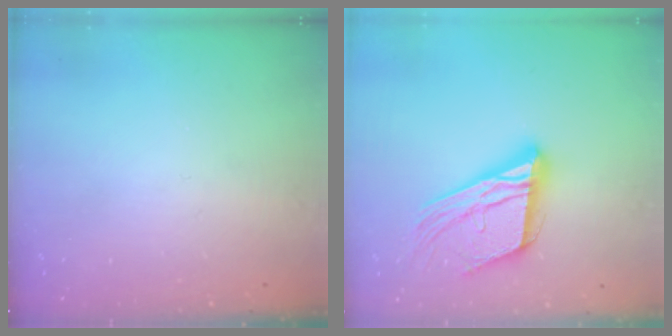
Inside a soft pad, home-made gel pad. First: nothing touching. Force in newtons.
{"total": 19.6, "press": 19.4, "slide": 2.8}